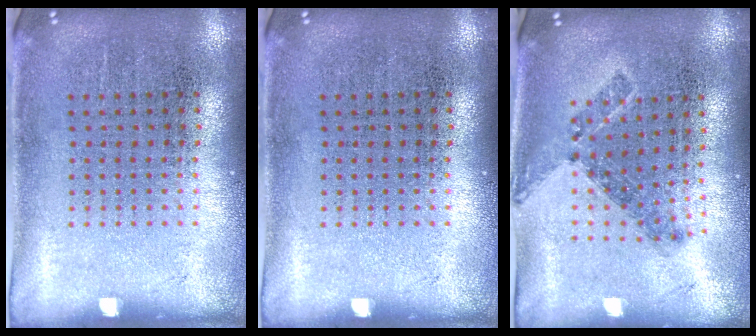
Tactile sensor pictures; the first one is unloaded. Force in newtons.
{"total": 0.0}
{"total": 0.7, "press": 0.6, "slide": 0.3}